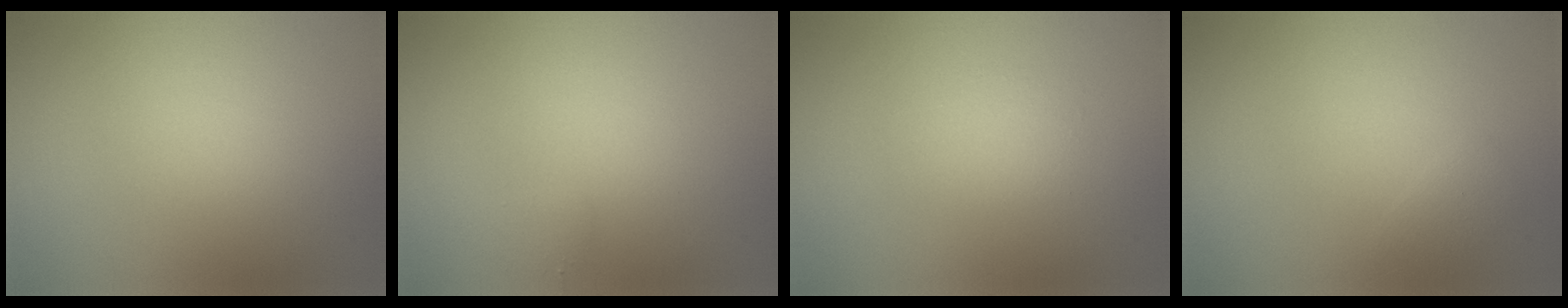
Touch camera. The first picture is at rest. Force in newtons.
{"total": 0.7, "press": 0.7, "slide": 0.1}
{"total": 1.0, "press": 1.0, "slide": 0.0}
{"total": 0.7, "press": 0.7, "slide": 0.0}